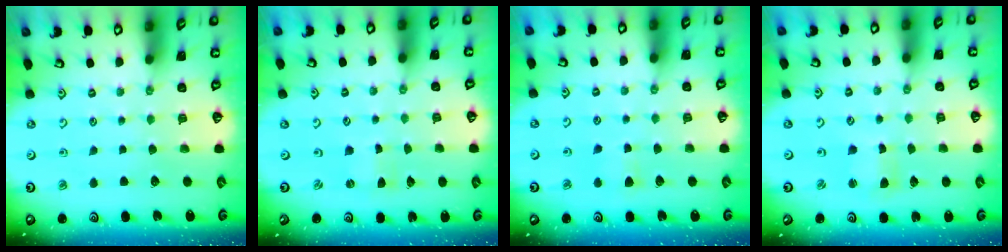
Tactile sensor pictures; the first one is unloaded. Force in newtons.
{"total": 0.0}
{"total": 4.0, "press": 3.9, "slide": 0.4}
{"total": 2.7, "press": 2.7, "slide": 0.3}